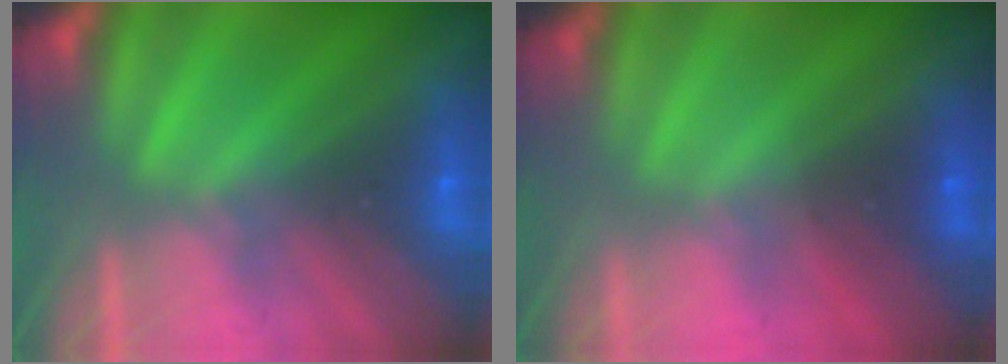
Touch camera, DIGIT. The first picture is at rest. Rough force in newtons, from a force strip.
{"total": 1.5}